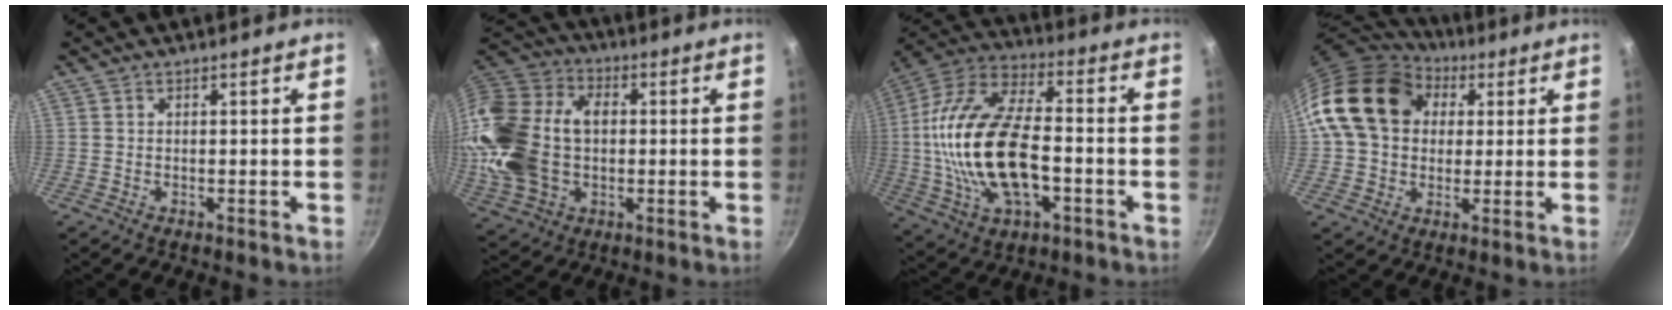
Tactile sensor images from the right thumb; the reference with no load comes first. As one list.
[{"total": 22.5, "force": [-0.1, 15.9, 15.9], "torque": [-0.303, 0.031, 0.002]}, {"total": 22.9, "force": [-2.9, 11.8, 19.4], "torque": [-0.374, 0.030, -0.057]}, {"total": 17.9, "force": [5.1, 13.8, 10.2], "torque": [-0.161, 0.016, 0.079]}]